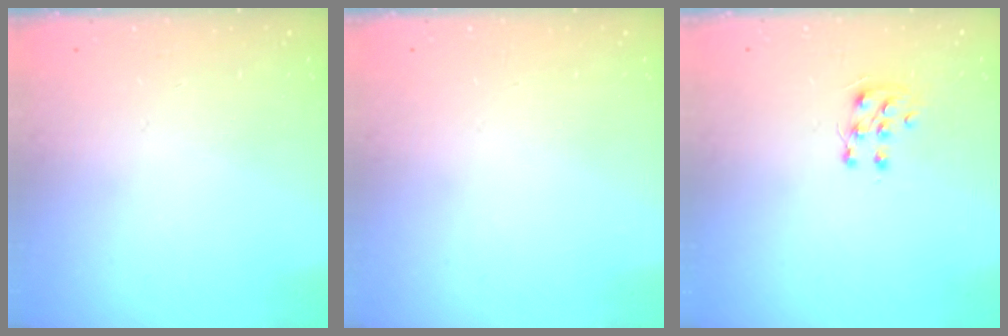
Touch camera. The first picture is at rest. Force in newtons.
{"total": 0.0}
{"total": 6.8, "press": 6.7, "slide": 0.6}